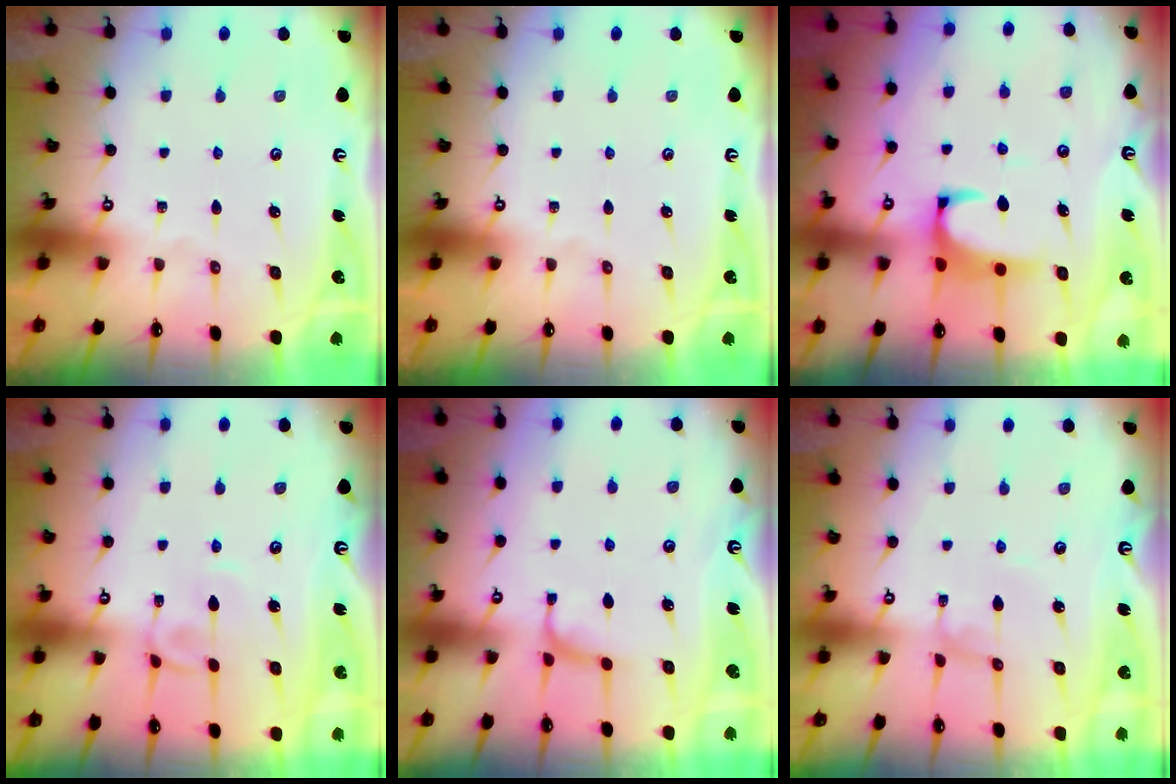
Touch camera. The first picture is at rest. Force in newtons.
{"total": 0.0}
{"total": 2.4, "press": 2.3, "slide": 0.9}
{"total": 2.4, "press": 2.4, "slide": 0.3}
{"total": 0.9, "press": 0.4, "slide": 0.8}
{"total": 1.6, "press": 1.6, "slide": 0.1}